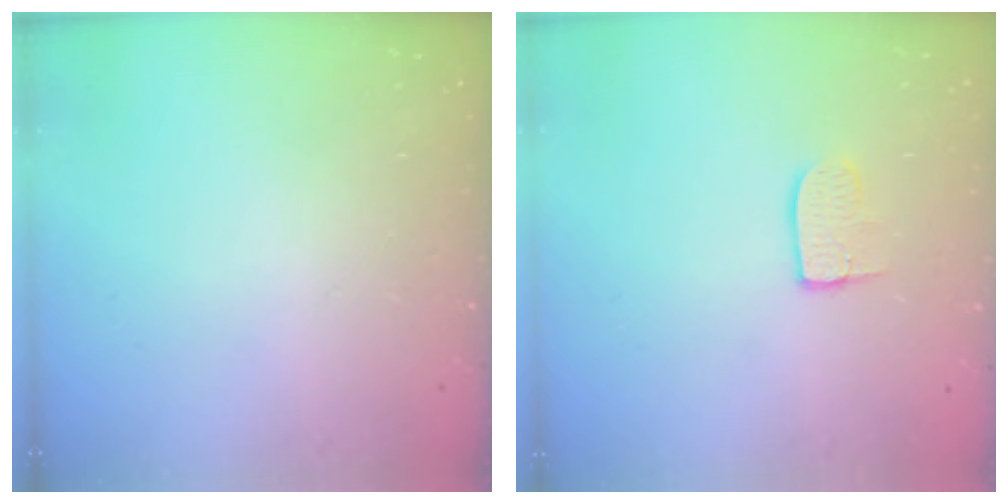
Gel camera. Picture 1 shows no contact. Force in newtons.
{"total": 7.0, "press": 7.0, "slide": 0.3}